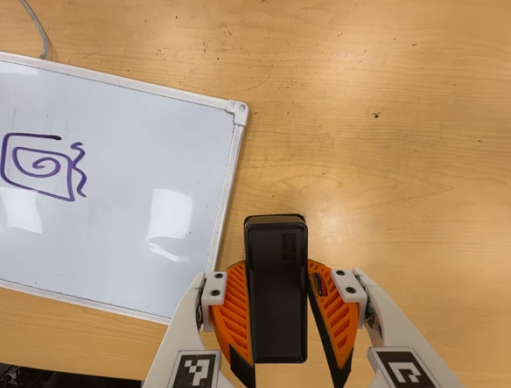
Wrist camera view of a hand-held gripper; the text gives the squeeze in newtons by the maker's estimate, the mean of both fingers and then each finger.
{"total": 6.1, "left": 4.8, "right": 7.5}